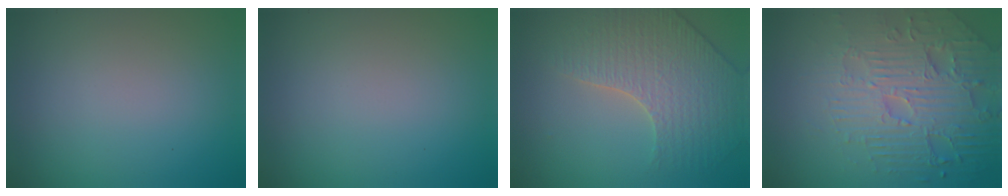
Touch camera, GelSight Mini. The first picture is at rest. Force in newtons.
{"total": 0.0}
{"total": 4.0, "press": 4.0, "slide": 0.3}
{"total": 7.1, "press": 5.5, "slide": 4.6}